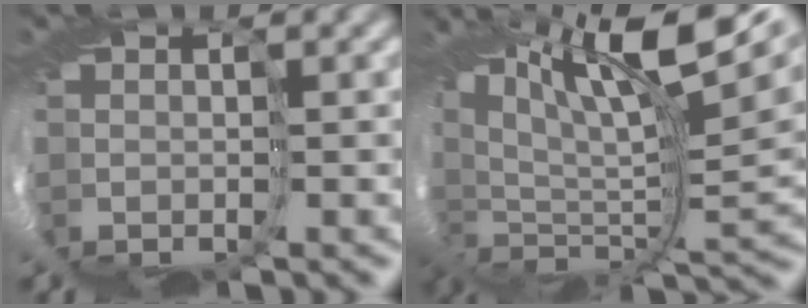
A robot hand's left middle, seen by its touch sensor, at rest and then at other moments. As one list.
[{"total": 12.4, "force": [7.7, 4.6, 8.7], "torque": [-0.187, 0.019, 0.126]}]